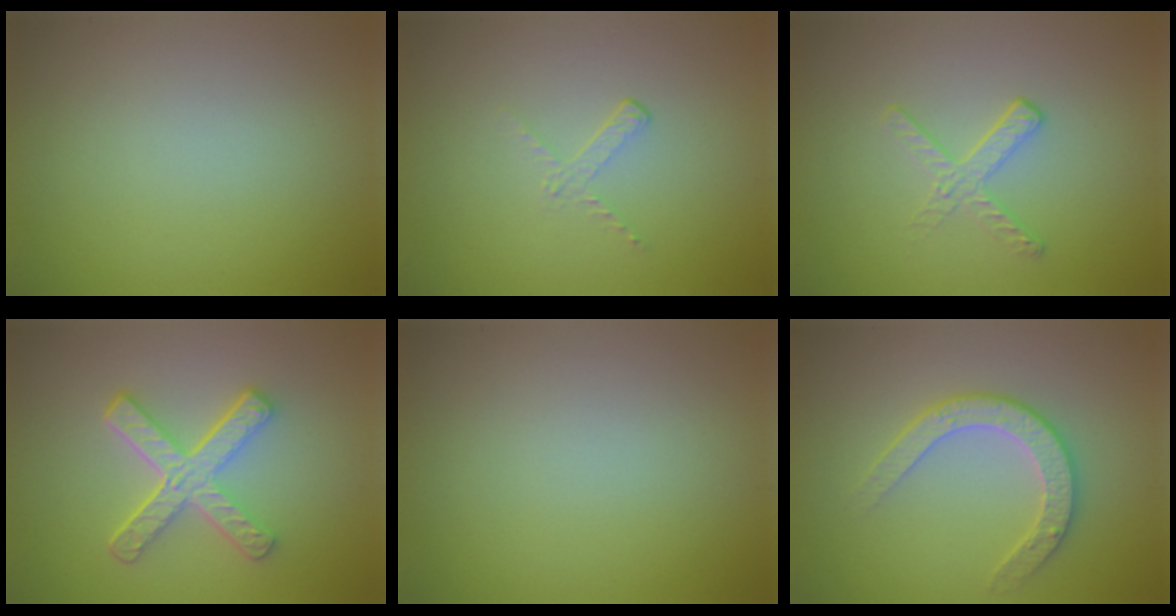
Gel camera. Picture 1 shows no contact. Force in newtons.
{"total": 1.1, "press": 0.4, "slide": 1.1}
{"total": 1.9, "press": 1.1, "slide": 1.6}
{"total": 4.9, "press": 3.7, "slide": 3.2}
{"total": 0.0}
{"total": 2.9, "press": 2.8, "slide": 0.8}